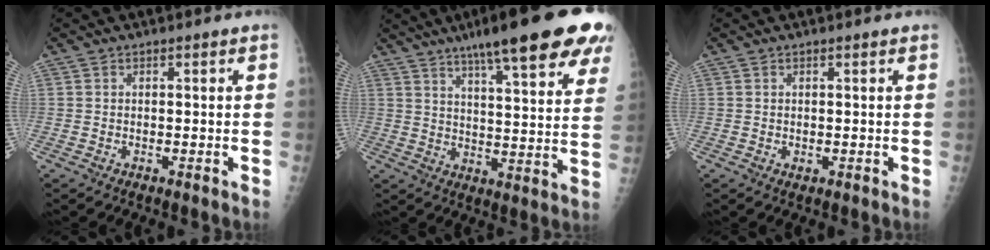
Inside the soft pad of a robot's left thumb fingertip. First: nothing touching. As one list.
[{"total": 24.1, "force": [15.8, 4.5, 17.6], "torque": [-0.232, -0.035, 0.214]}, {"total": 0.8, "force": [0.3, 0.5, 0.6], "torque": [-0.009, -0.003, 0.006]}]